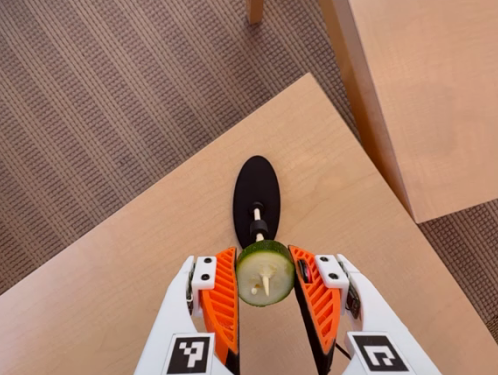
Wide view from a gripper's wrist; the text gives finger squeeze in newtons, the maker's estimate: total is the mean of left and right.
{"total": 14.0, "left": 14.3, "right": 13.7}